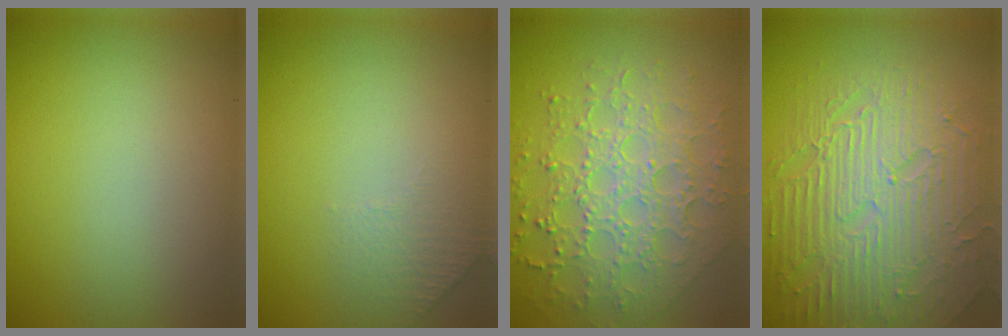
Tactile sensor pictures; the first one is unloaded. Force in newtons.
{"total": 1.2, "press": 0.7, "slide": 0.9}
{"total": 8.0, "press": 5.7, "slide": 5.6}
{"total": 9.2, "press": 6.3, "slide": 6.7}